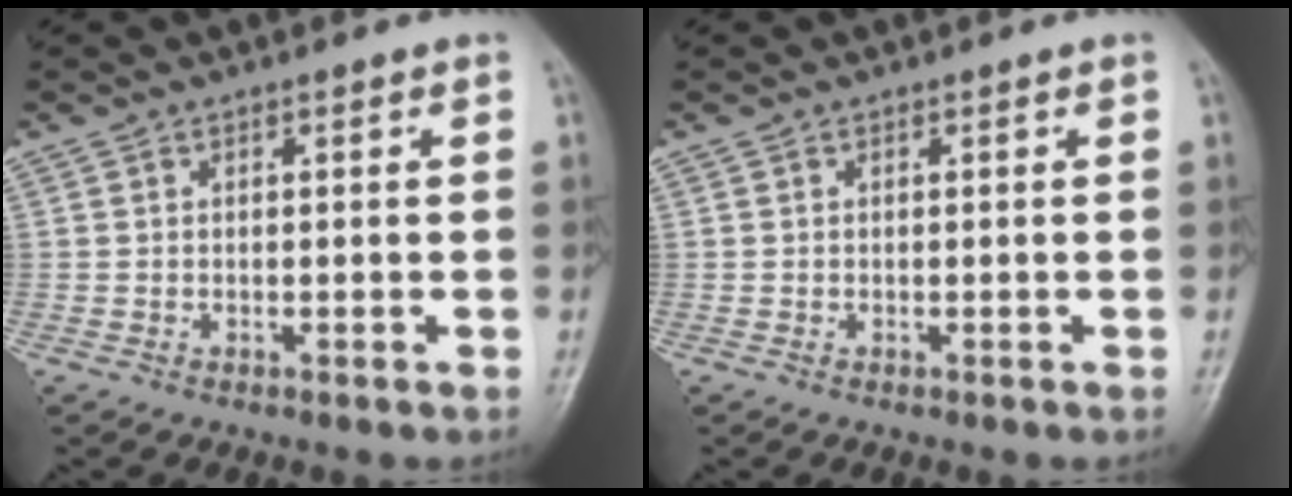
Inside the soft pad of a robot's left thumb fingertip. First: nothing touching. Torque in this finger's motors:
{"motor_torque": [-0.14, 0.15, -0.03, -0.04, 0.00]}